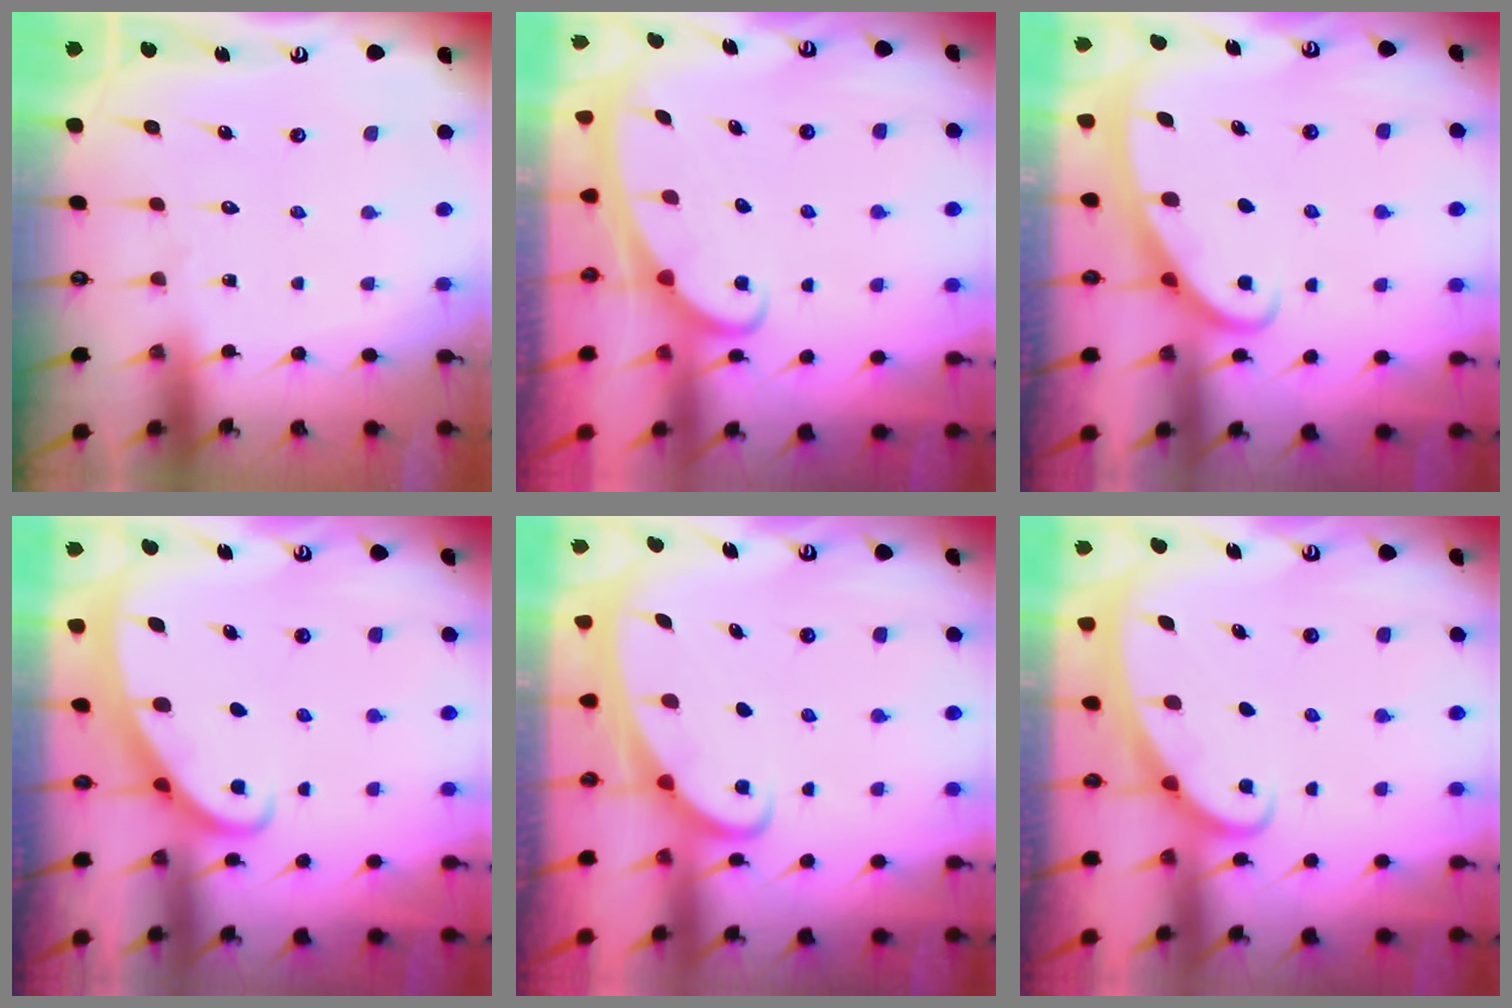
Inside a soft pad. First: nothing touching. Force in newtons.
{"total": 2.3, "press": 2.3, "slide": 0.3}
{"total": 2.5, "press": 2.5, "slide": 0.4}
{"total": 2.3, "press": 2.3, "slide": 0.2}
{"total": 2.1, "press": 2.1, "slide": 0.3}
{"total": 2.2, "press": 2.1, "slide": 0.3}